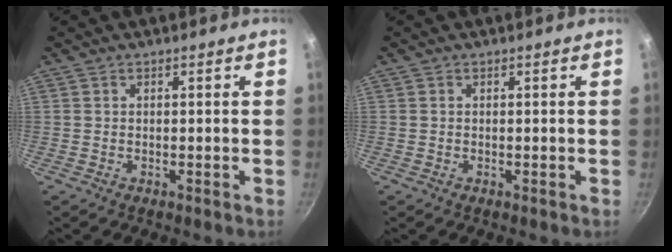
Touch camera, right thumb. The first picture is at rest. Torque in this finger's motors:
{"motor_torque": [0.06, -0.18, -0.19, 0.21, -0.03]}